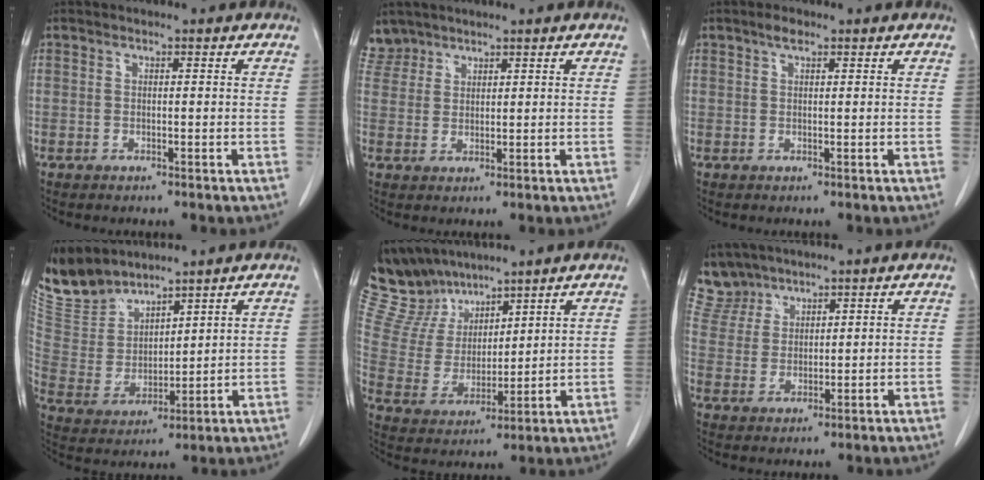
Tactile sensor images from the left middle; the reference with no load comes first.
{"total": 3.1, "force": [2.7, 1.3, -0.6], "torque": [0.016, 0.008, 0.057]}
{"total": 1.5, "force": [1.0, 0.5, 1.0], "torque": [-0.020, 0.006, 0.018]}
{"total": 9.6, "force": [9.2, 2.3, 1.3], "torque": [-0.046, 0.007, 0.207]}
{"total": 10.6, "force": [9.8, 3.8, 1.9], "torque": [-0.059, 0.017, 0.203]}
{"total": 5.1, "force": [4.7, 1.8, -0.7], "torque": [0.012, 0.004, 0.106]}